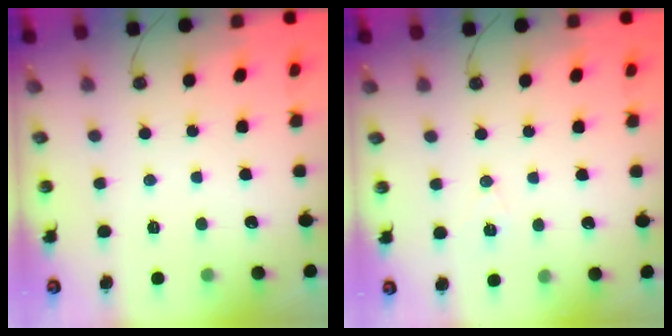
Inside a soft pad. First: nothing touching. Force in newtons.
{"total": 6.4, "press": 4.5, "slide": 4.5}